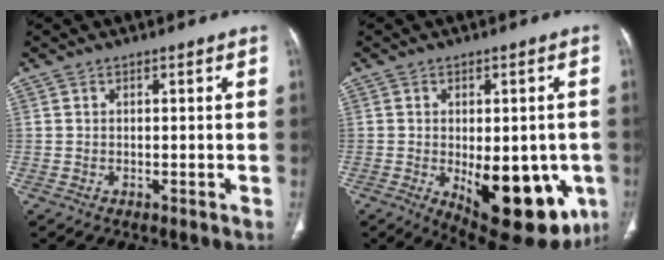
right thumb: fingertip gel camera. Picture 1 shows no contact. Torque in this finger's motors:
{"motor_torque": [1.54, 3.47, 1.09, -1.01, 0.45]}